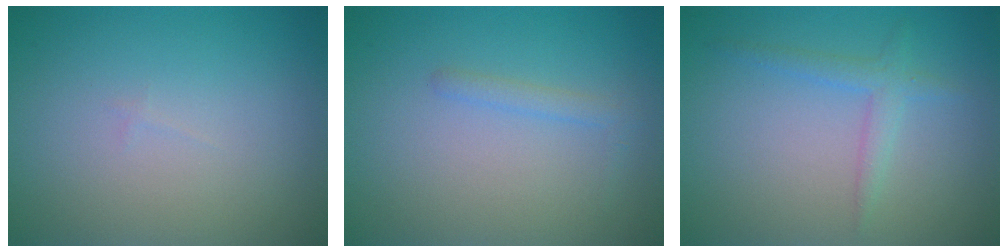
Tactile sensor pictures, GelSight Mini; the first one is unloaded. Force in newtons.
{"total": 1.1, "press": 1.1, "slide": 0.0}
{"total": 1.9, "press": 1.9, "slide": 0.1}